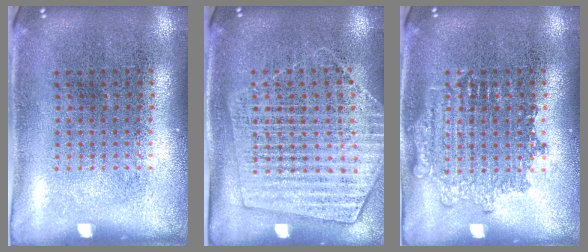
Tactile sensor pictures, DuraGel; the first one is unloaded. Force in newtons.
{"total": 1.4, "press": 1.4, "slide": 0.2}
{"total": 2.0, "press": 1.9, "slide": 0.4}